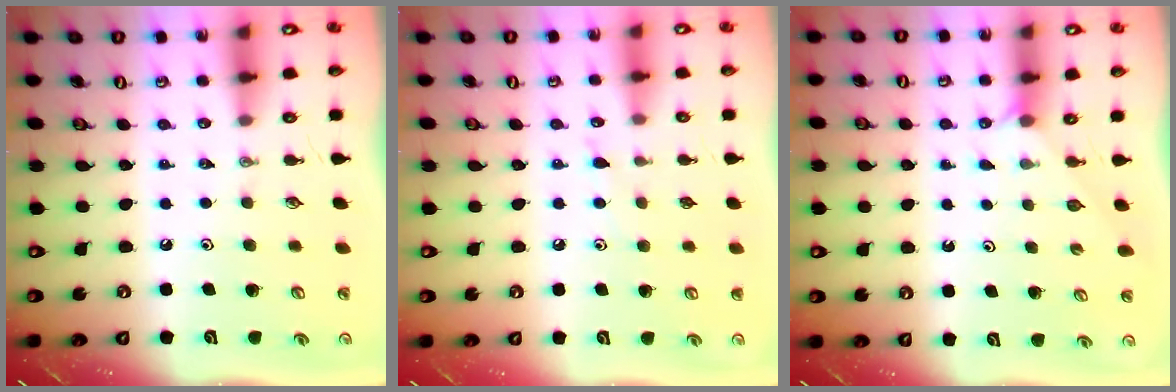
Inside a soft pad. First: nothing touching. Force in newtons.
{"total": 4.9, "press": 4.8, "slide": 0.5}
{"total": 1.9, "press": 1.9, "slide": 0.3}